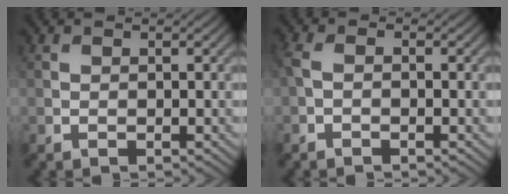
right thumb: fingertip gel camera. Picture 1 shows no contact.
{"total": 2.1, "force": [-0.7, 0.9, 1.7], "torque": [-0.047, 0.001, -0.022]}